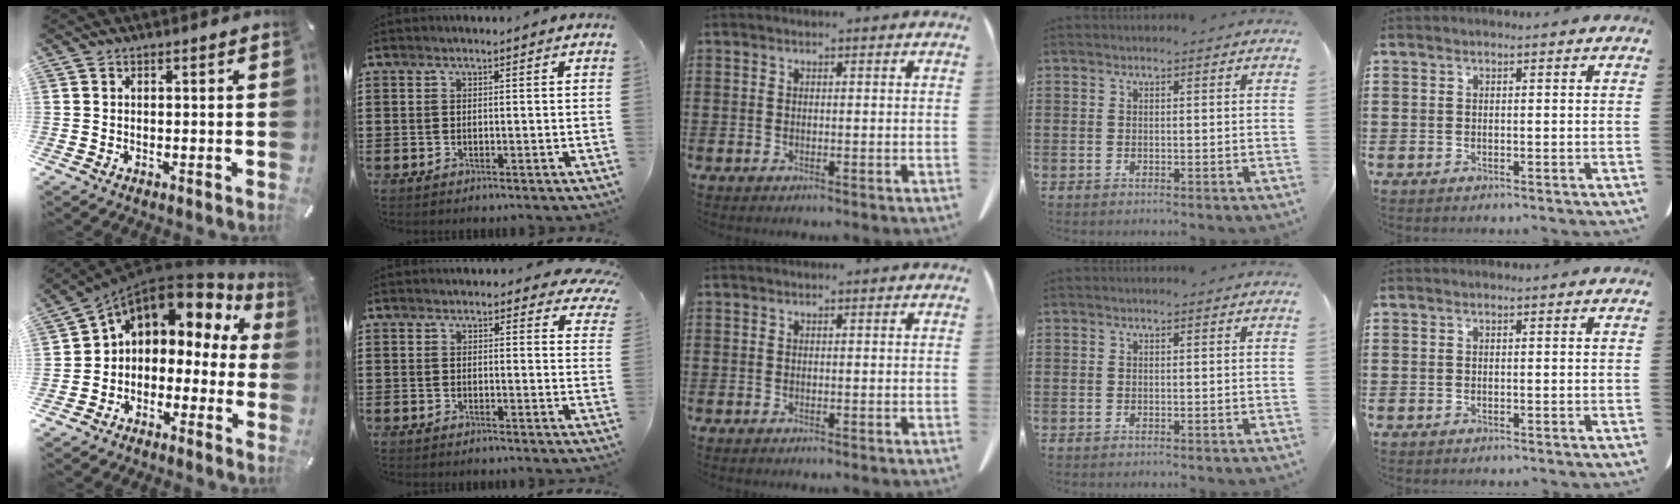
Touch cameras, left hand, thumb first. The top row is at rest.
{"thumb": {"total": 7.4, "force": [4.3, 5.6, 2.4], "torque": [-0.051, -0.044, 0.074]}, "index": {"total": 3.6, "force": [3.2, 1.2, 1.1], "torque": [-0.015, -0.010, 0.057]}}